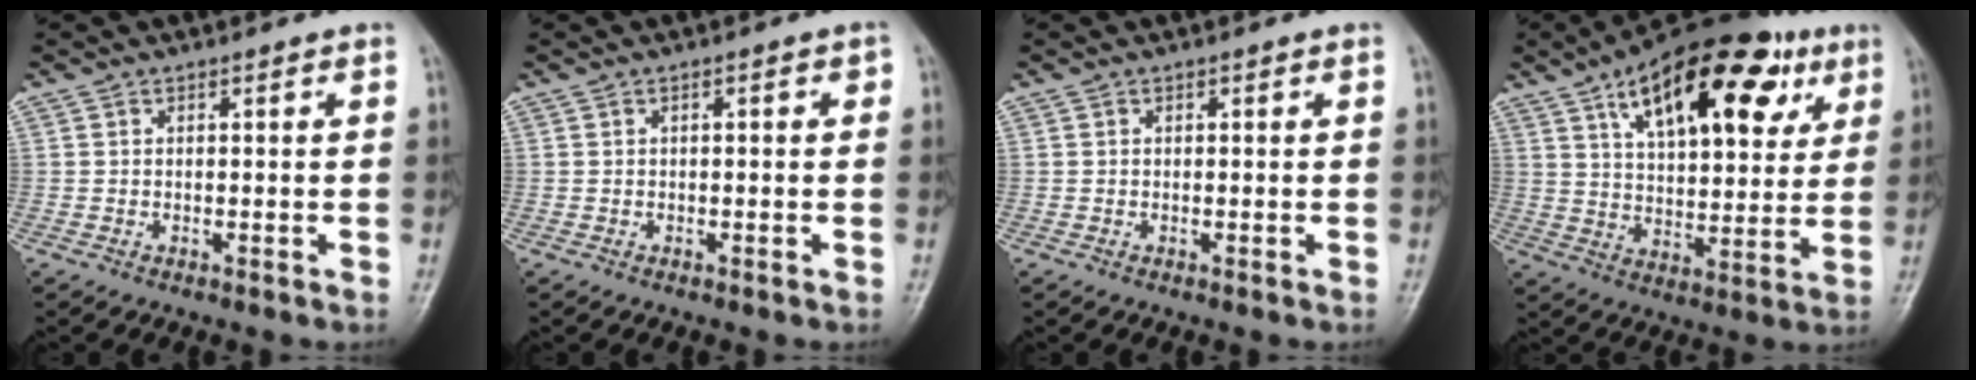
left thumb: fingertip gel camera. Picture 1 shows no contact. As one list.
[{"total": 1.3, "force": [0.2, 0.5, 1.1], "torque": [-0.012, 0.003, 0.001]}, {"total": 0.0}, {"total": 24.8, "force": [11.6, 11.4, 18.7], "torque": [-0.248, -0.009, 0.180]}]